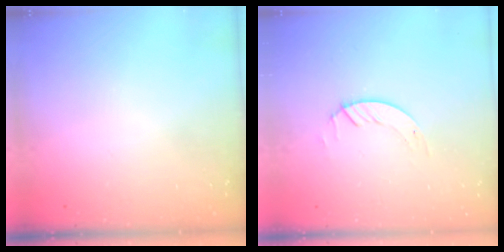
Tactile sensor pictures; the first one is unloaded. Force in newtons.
{"total": 1.3, "press": 1.2, "slide": 0.1}